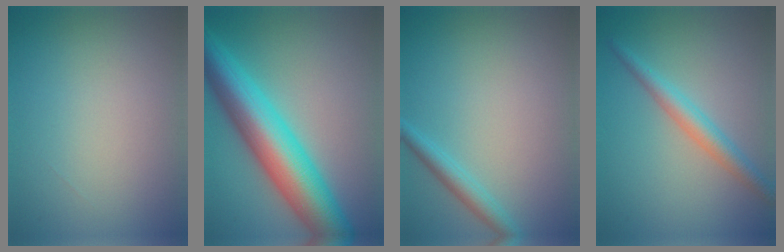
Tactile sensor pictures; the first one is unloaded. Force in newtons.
{"total": 10.3, "press": 10.3, "slide": 0.2}
{"total": 2.0, "press": 2.0, "slide": 0.1}
{"total": 2.9, "press": 2.9, "slide": 0.0}